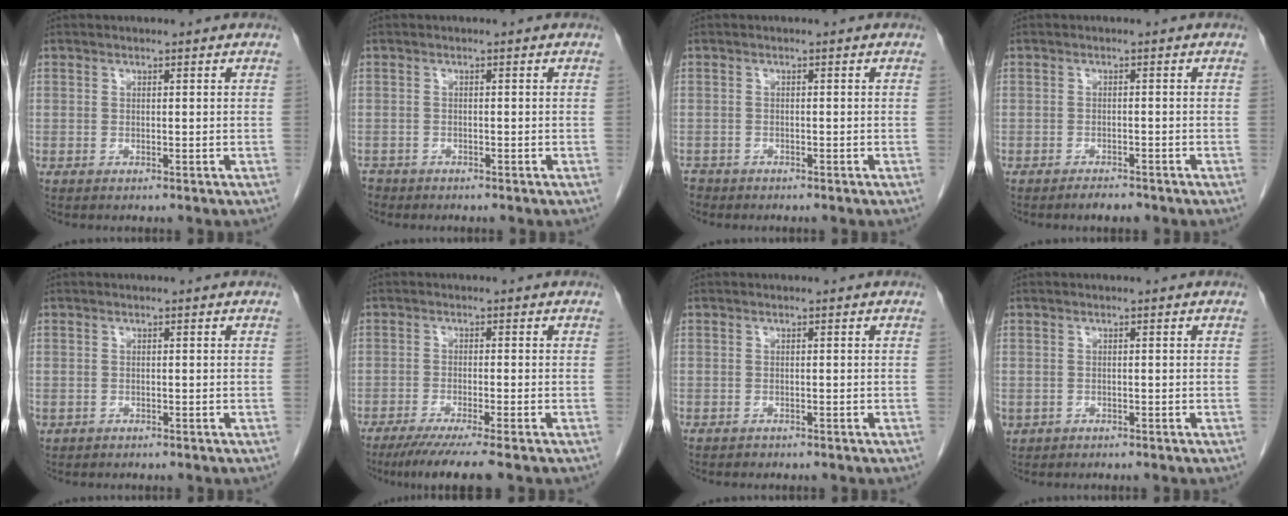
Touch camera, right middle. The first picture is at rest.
{"total": 1.9, "force": [-1.6, 1.0, -0.1], "torque": [-0.005, -0.001, -0.030]}
{"total": 2.0, "force": [-1.8, 1.1, 0.0], "torque": [-0.006, -0.001, -0.033]}
{"total": 2.0, "force": [-1.7, 0.6, 0.9], "torque": [-0.016, -0.001, -0.021]}
{"total": 0.5, "force": [-0.2, 0.5, 0.1], "torque": [-0.006, 0.003, -0.001]}
{"total": 6.9, "force": [-5.3, -0.6, 4.4], "torque": [-0.061, -0.017, -0.085]}
{"total": 0.5, "force": [-0.4, 0.3, 0.0], "torque": [-0.010, 0.000, -0.008]}
{"total": 1.4, "force": [-0.6, 1.2, 0.3], "torque": [-0.012, 0.002, -0.003]}